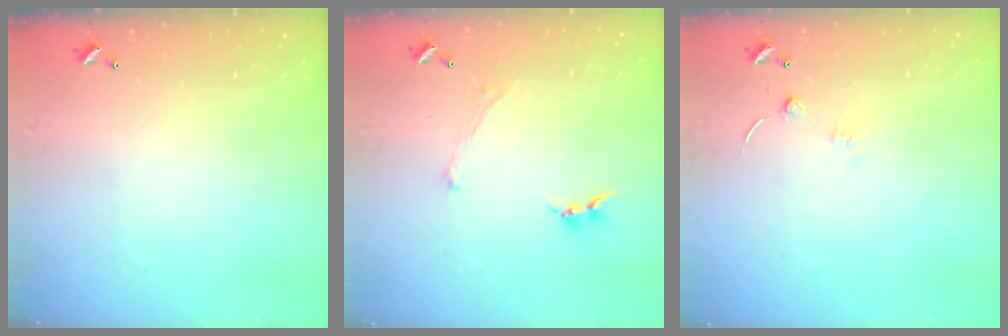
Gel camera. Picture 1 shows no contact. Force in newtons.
{"total": 1.3, "press": 1.2, "slide": 0.5}
{"total": 1.3, "press": 1.2, "slide": 0.5}